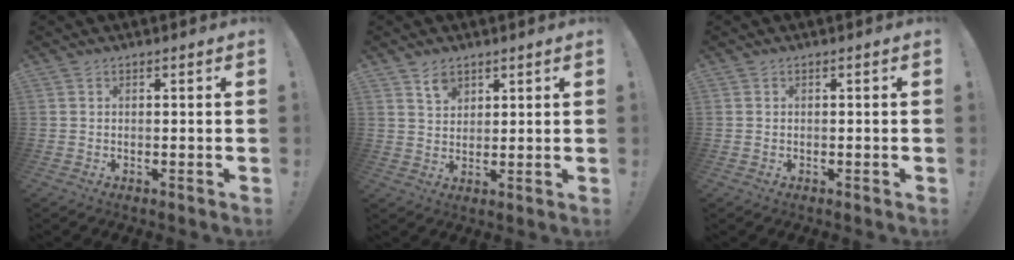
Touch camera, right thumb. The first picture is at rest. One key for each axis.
{"total": 4.8, "fx": 3.4, "fy": 2.8, "fz": 1.7, "tx": -0.017, "ty": -0.019, "tz": 0.060}
{"total": 0.0}